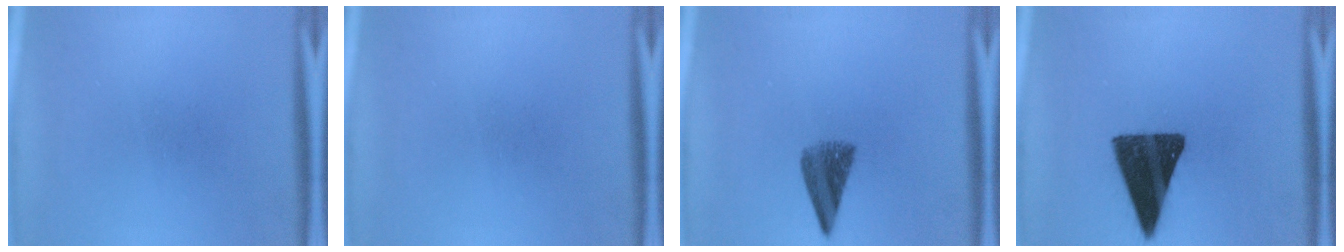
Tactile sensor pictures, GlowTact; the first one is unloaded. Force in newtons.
{"total": 0.0}
{"total": 5.6}
{"total": 14.7}